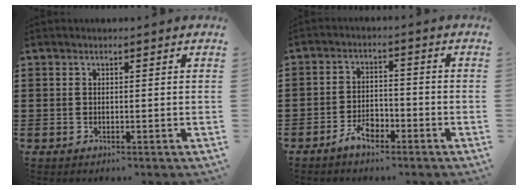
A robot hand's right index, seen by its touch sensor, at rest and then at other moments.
{"total": 3.9, "force": [-3.0, 1.7, 1.9], "torque": [-0.038, 0.010, -0.059]}